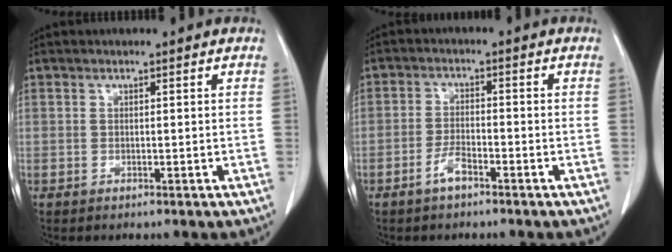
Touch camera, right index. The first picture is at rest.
{"total": 3.0, "force": [-2.0, 0.7, 2.1], "torque": [-0.039, 0.003, -0.038]}